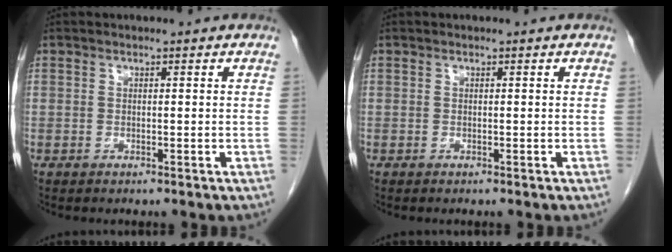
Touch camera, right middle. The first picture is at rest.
{"total": 0.0}